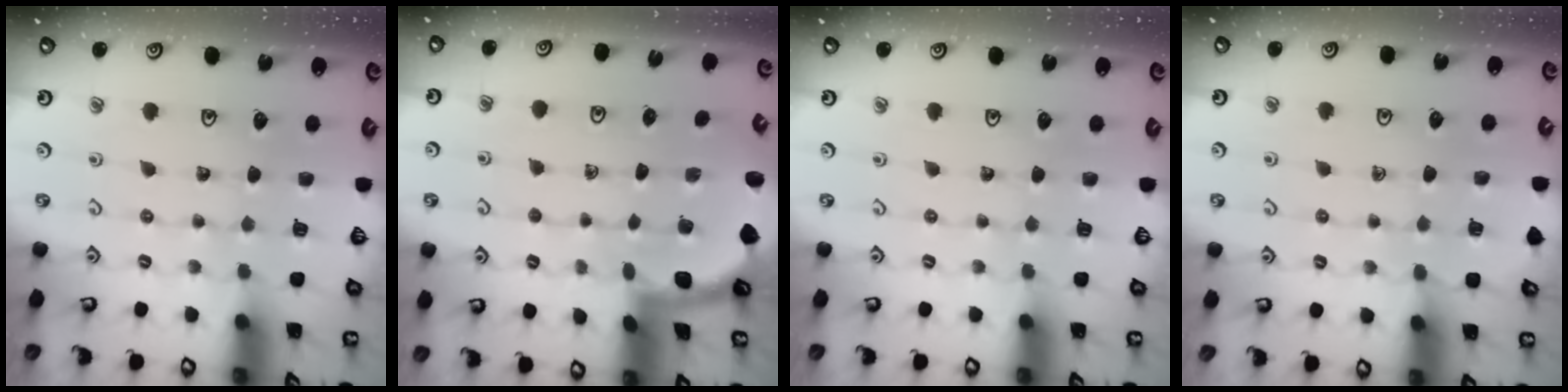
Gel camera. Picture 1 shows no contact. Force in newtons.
{"total": 1.7, "press": 1.7, "slide": 0.1}
{"total": 0.0}
{"total": 3.3, "press": 3.3, "slide": 0.4}